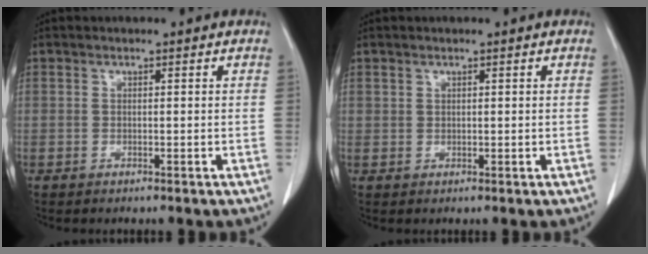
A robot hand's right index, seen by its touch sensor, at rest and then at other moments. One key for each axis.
{"total": 0.6, "fx": 0.4, "fy": 0.5, "fz": 0.0, "tx": 0.009, "ty": -0.001, "tz": 0.004}